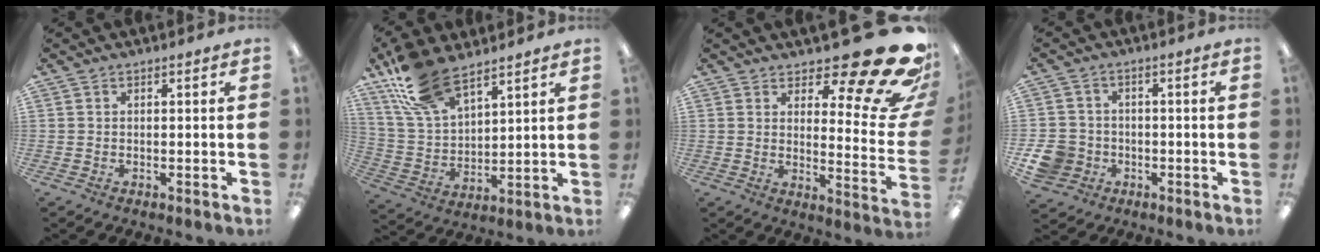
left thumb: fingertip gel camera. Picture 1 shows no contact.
{"total": 16.4, "force": [11.5, 7.6, 8.9], "torque": [-0.193, -0.035, 0.217]}
{"total": 19.7, "force": [12.8, 6.0, 13.7], "torque": [-0.162, -0.101, 0.202]}
{"total": 7.7, "force": [-2.6, 6.8, 2.6], "torque": [-0.069, 0.021, -0.048]}